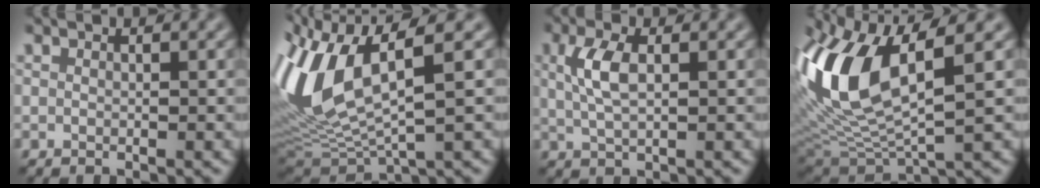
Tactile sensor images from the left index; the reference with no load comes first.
{"total": 10.4, "force": [2.3, 4.0, 9.3], "torque": [-0.219, -0.004, 0.053]}
{"total": 3.1, "force": [0.3, 1.3, 2.8], "torque": [-0.067, 0.008, 0.011]}
{"total": 11.3, "force": [2.9, 5.1, 9.7], "torque": [-0.220, 0.000, 0.060]}